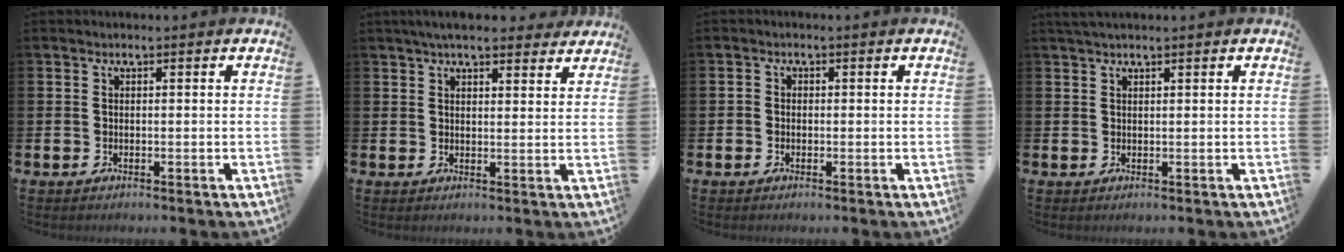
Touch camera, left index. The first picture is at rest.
{"total": 4.8, "force": [4.3, 1.2, 1.6], "torque": [-0.038, -0.012, 0.080]}
{"total": 1.0, "force": [-0.4, 0.8, 0.3], "torque": [0.000, 0.003, -0.012]}
{"total": 1.5, "force": [1.3, 0.1, 0.7], "torque": [-0.010, 0.002, 0.022]}